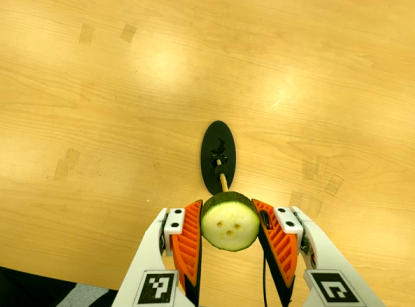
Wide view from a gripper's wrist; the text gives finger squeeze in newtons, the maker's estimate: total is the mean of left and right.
{"total": 7.2, "left": 6.5, "right": 8.0}